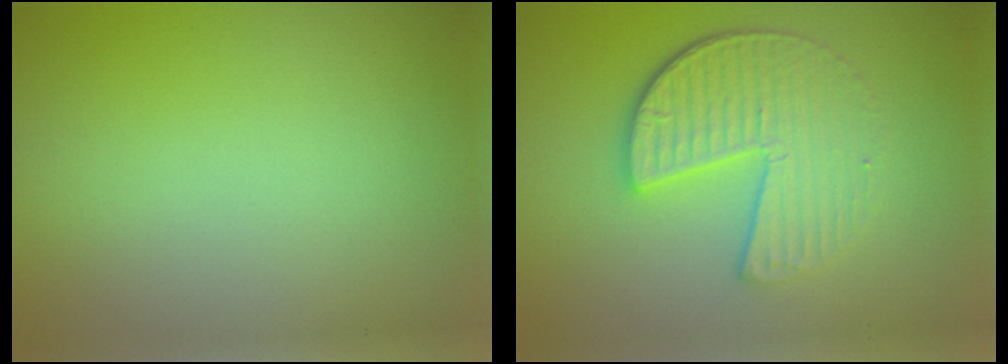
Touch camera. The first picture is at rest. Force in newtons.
{"total": 5.0, "press": 4.0, "slide": 3.1}